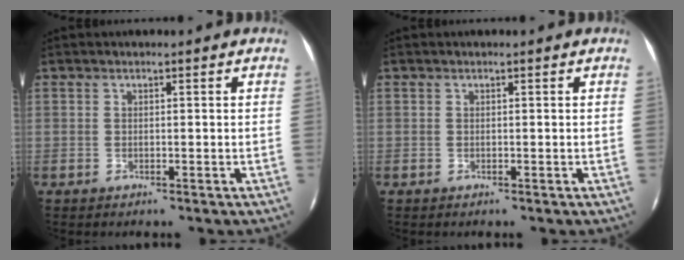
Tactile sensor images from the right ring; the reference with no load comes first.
{"total": 0.0}